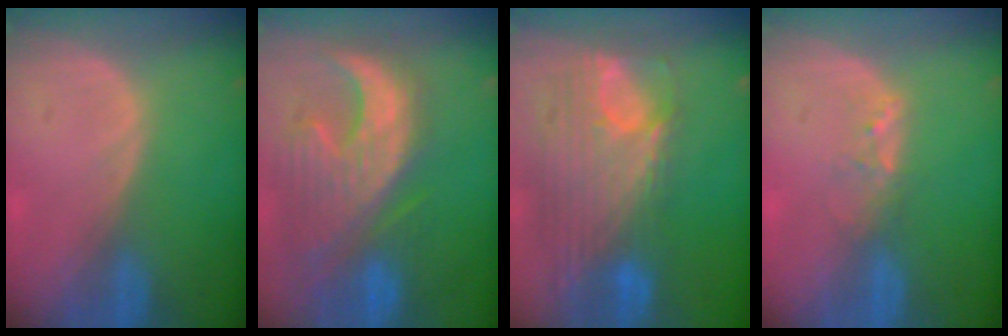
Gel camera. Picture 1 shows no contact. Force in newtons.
{"total": 12.8, "press": 11.2, "slide": 6.2}
{"total": 12.1, "press": 10.3, "slide": 6.5}
{"total": 2.0, "press": 1.9, "slide": 0.4}